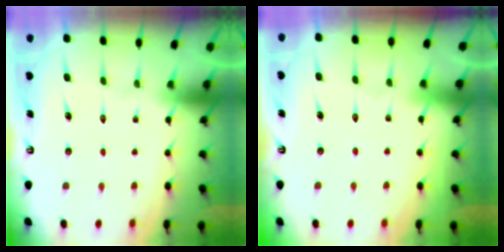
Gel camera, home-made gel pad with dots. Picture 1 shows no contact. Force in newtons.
{"total": 2.7, "press": 2.7, "slide": 0.3}